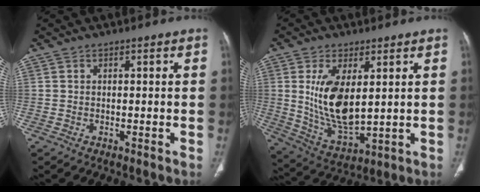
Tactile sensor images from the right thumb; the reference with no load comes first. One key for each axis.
{"total": 12.7, "fx": 2.5, "fy": 6.1, "fz": 10.9, "tx": -0.199, "ty": -0.026, "tz": 0.065}